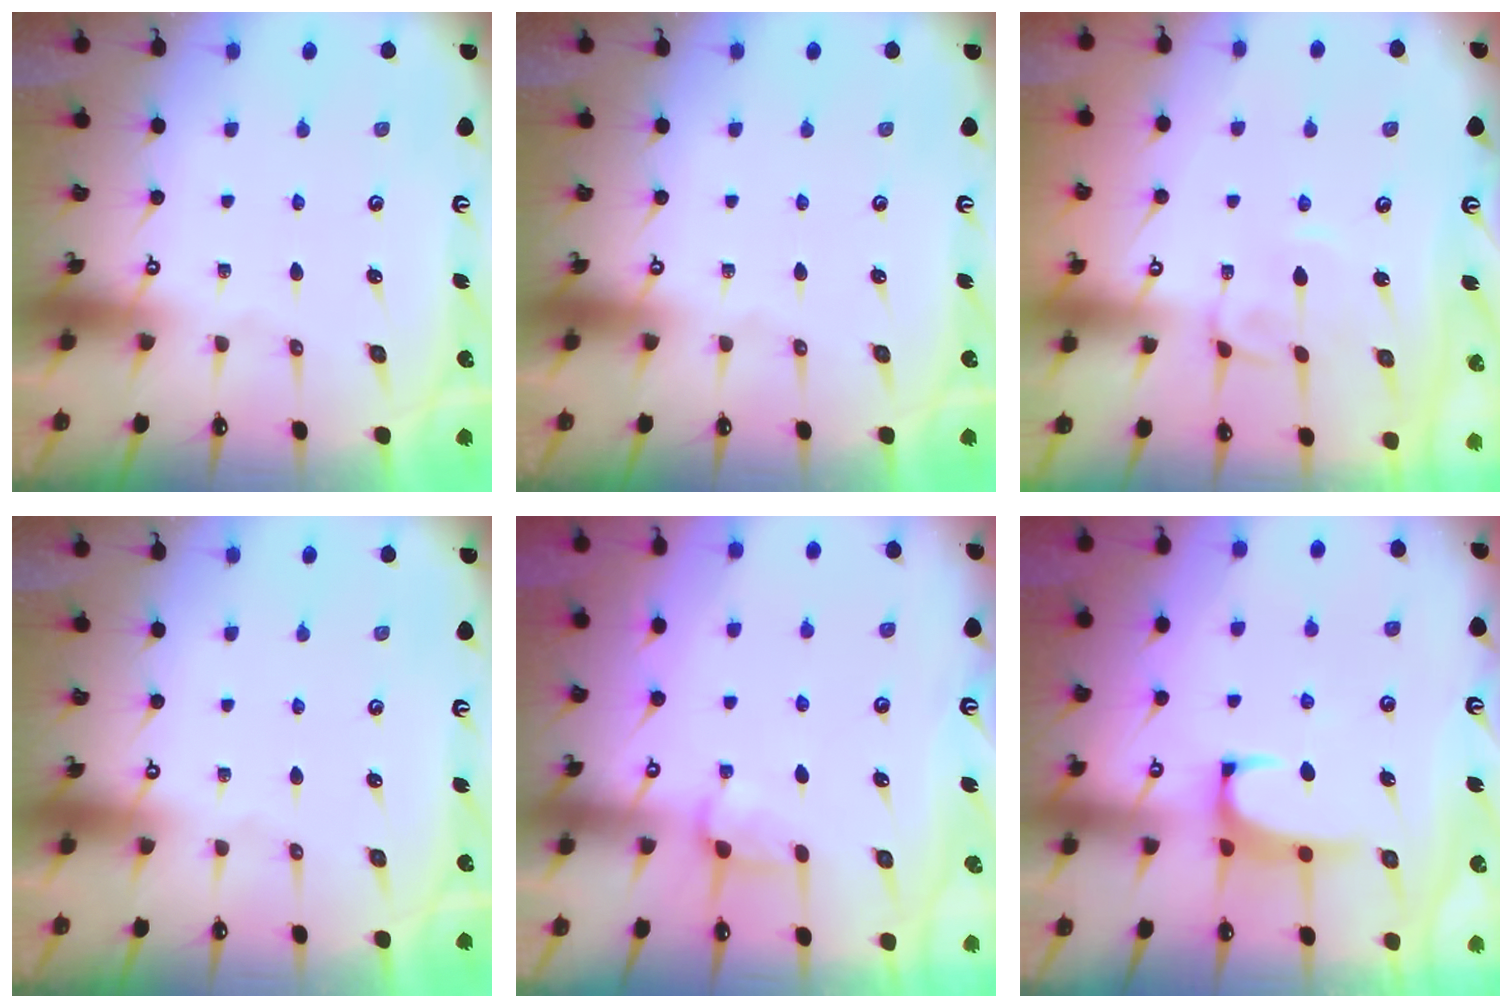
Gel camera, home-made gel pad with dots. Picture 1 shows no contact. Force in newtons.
{"total": 0.0}
{"total": 3.0, "press": 2.9, "slide": 0.7}
{"total": 0.0}
{"total": 2.5, "press": 2.5, "slide": 0.6}
{"total": 2.0, "press": 1.7, "slide": 1.0}